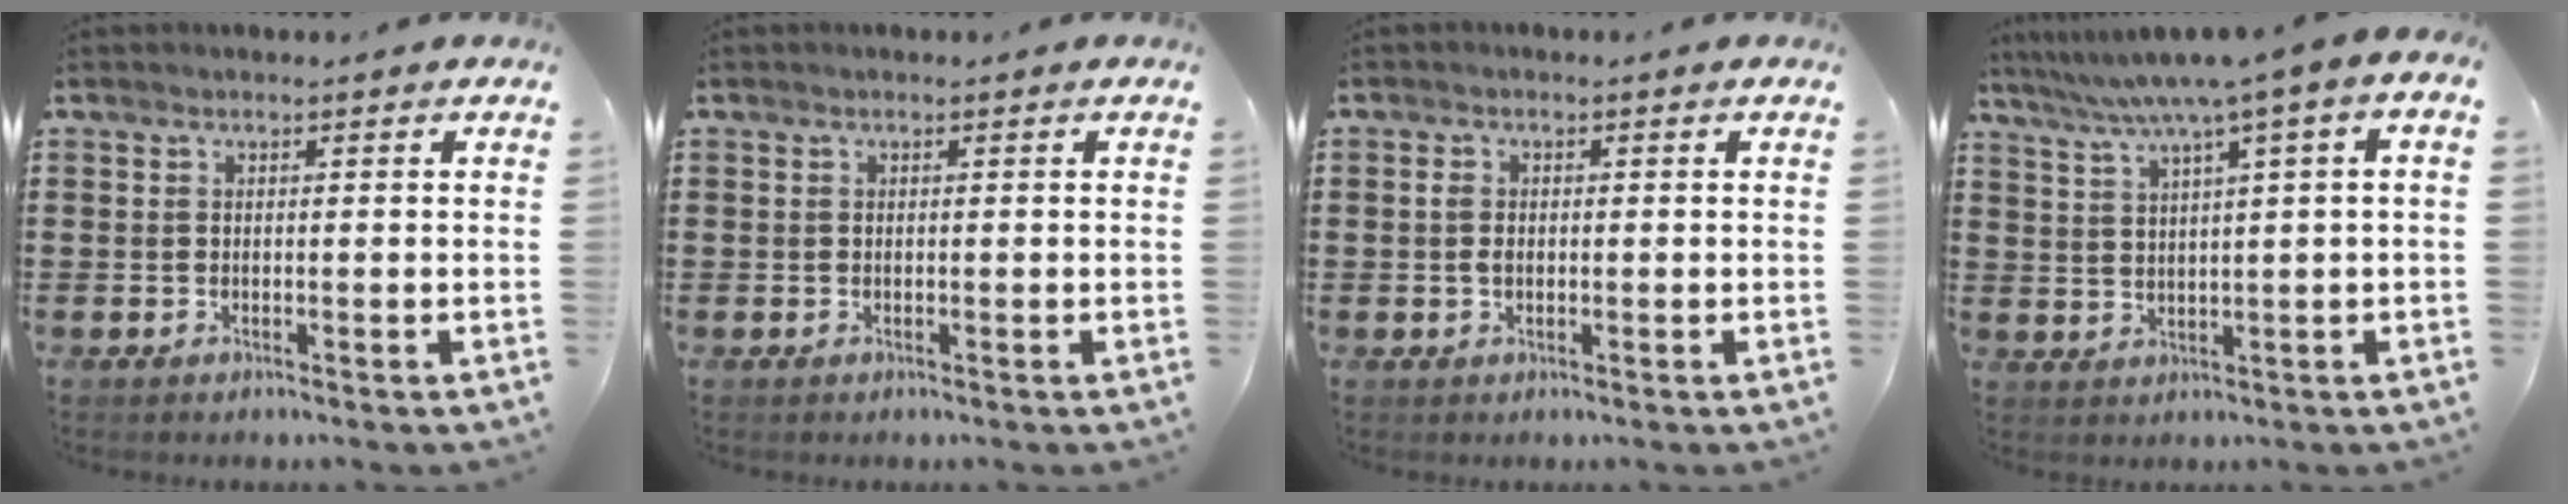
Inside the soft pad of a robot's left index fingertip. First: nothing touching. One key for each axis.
{"total": 0.0}
{"total": 1.8, "fx": -0.2, "fy": 1.2, "fz": 1.3, "tx": -0.035, "ty": 0.003, "tz": -0.007}
{"total": 5.0, "fx": 2.5, "fy": -0.1, "fz": 4.3, "tx": -0.093, "ty": -0.017, "tz": 0.035}